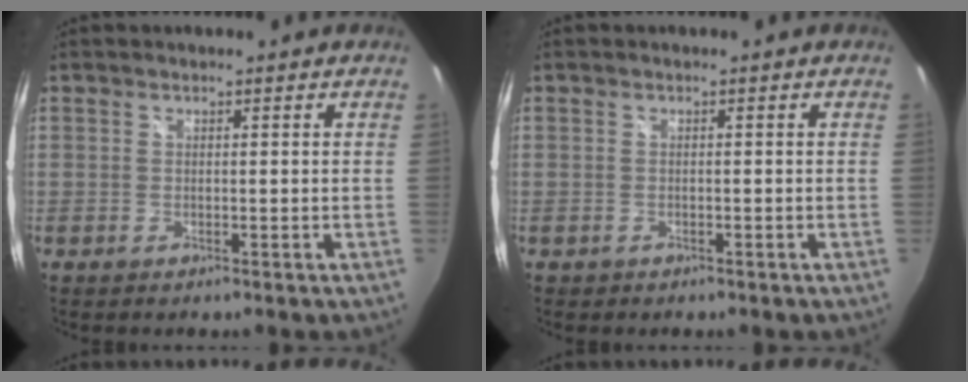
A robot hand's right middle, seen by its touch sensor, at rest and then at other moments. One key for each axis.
{"total": 1.0, "fx": -0.6, "fy": 0.8, "fz": 0.3, "tx": -0.010, "ty": -0.002, "tz": -0.007}